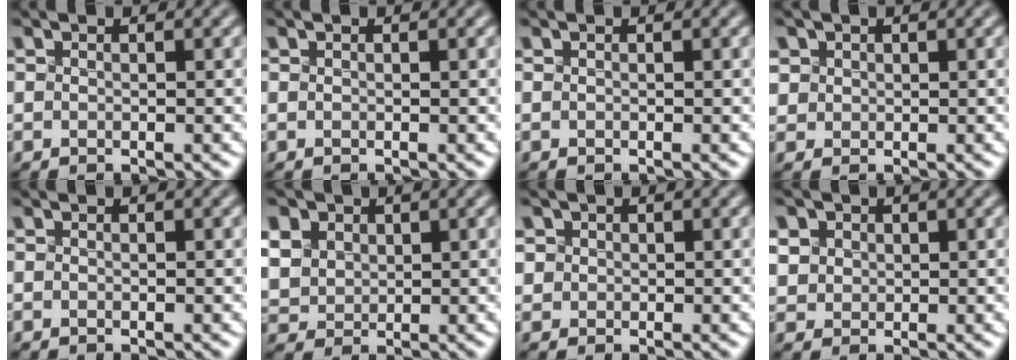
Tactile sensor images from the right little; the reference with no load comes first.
{"total": 0.0}
{"total": 0.0}
{"total": 2.5, "force": [1.1, 2.1, 0.7], "torque": [-0.026, 0.009, 0.031]}
{"total": 0.0}
{"total": 10.7, "force": [4.6, 8.2, 5.1], "torque": [-0.129, 0.031, 0.077]}
{"total": 2.1, "force": [0.9, 1.8, 0.6], "torque": [-0.017, 0.010, 0.025]}
{"total": 5.1, "force": [2.3, 4.0, 2.1], "torque": [-0.065, 0.020, 0.040]}